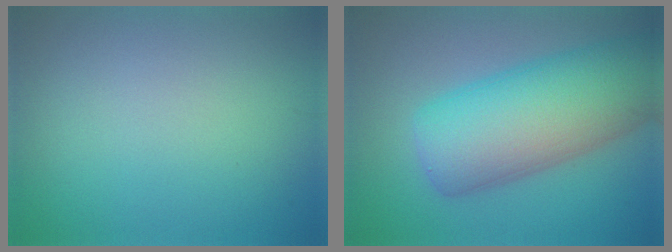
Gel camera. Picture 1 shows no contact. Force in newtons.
{"total": 11.1, "press": 11.1, "slide": 0.5}